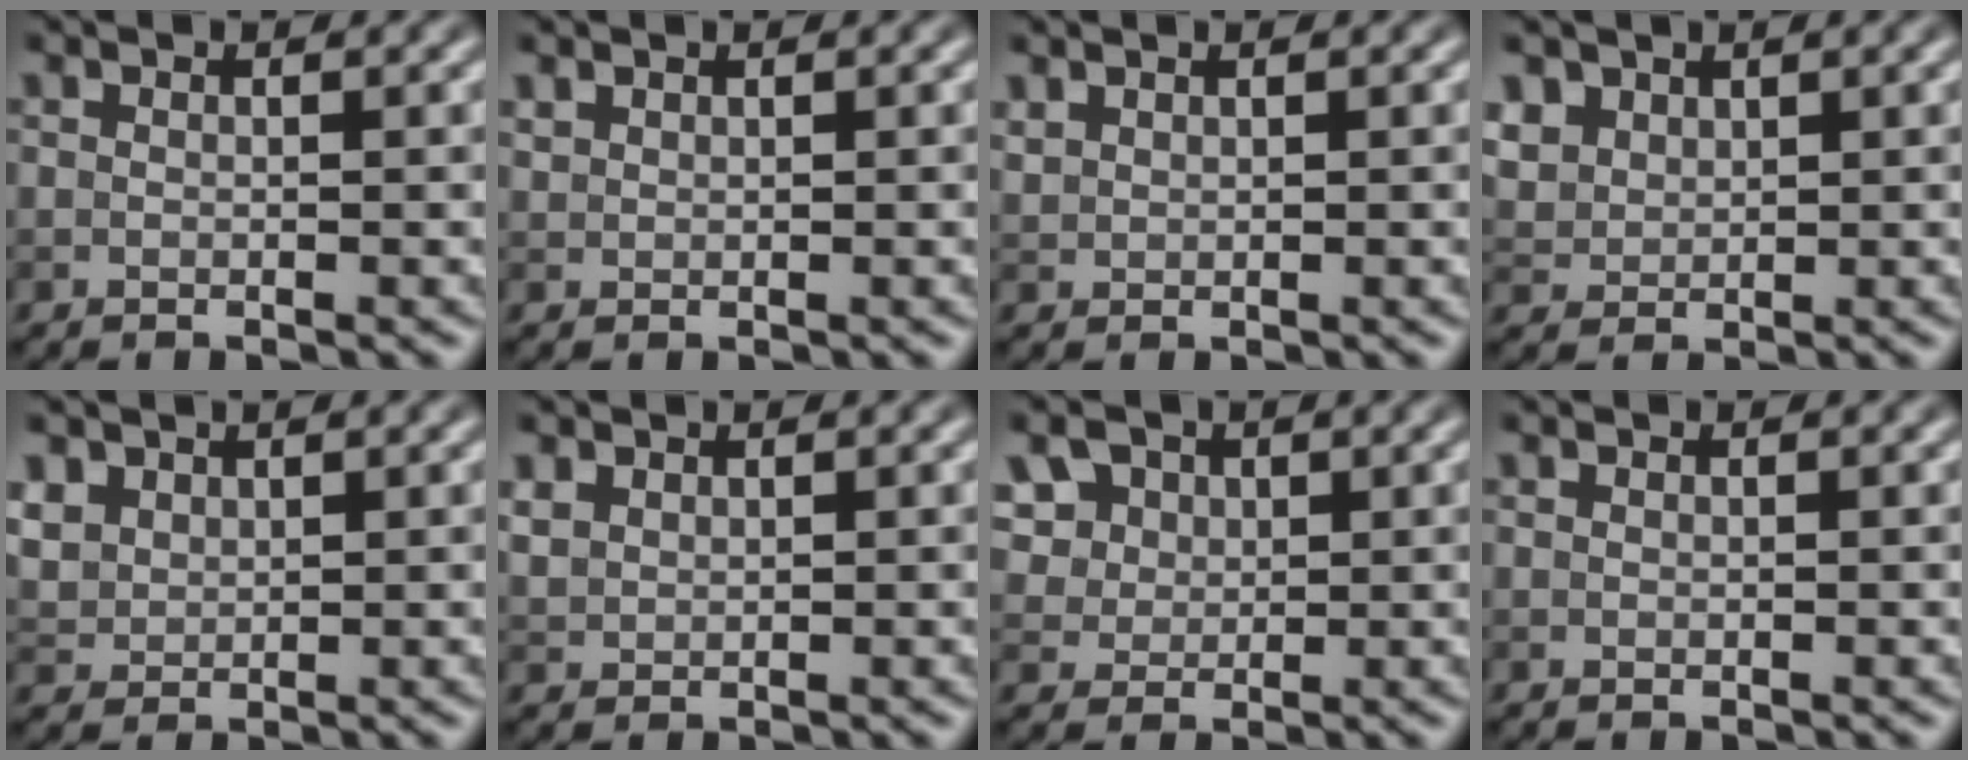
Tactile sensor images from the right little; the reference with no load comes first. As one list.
[{"total": 0.7, "force": [0.6, 0.4, 0.1], "torque": [-0.004, -0.001, 0.017]}, {"total": 0.9, "force": [0.7, 0.4, 0.1], "torque": [-0.007, -0.001, 0.021]}, {"total": 3.1, "force": [1.8, 2.3, 1.1], "torque": [-0.040, -0.003, 0.054]}, {"total": 2.5, "force": [1.4, 1.9, 0.8], "torque": [-0.032, -0.006, 0.043]}, {"total": 1.5, "force": [0.9, 1.1, 0.4], "torque": [-0.014, 0.001, 0.023]}, {"total": 9.0, "force": [4.5, 6.7, 4.1], "torque": [-0.095, 0.025, 0.067]}, {"total": 0.0}]